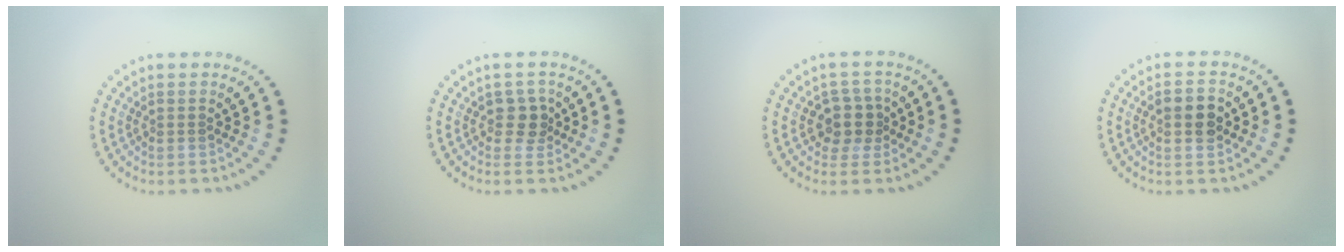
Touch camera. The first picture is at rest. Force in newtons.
{"total": 1.8, "press": 1.5, "slide": 1.0}
{"total": 2.6, "press": 2.3, "slide": 1.2}
{"total": 2.8, "press": 2.8, "slide": 0.3}